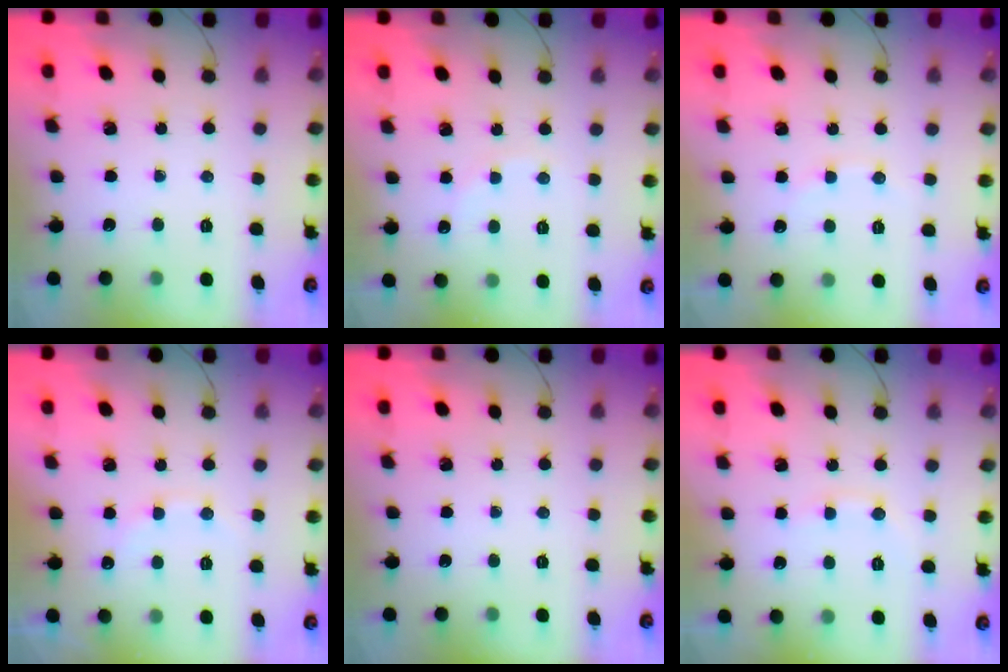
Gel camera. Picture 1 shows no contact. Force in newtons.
{"total": 3.9, "press": 3.7, "slide": 1.1}
{"total": 4.1, "press": 3.9, "slide": 1.2}
{"total": 8.6, "press": 8.5, "slide": 1.3}
{"total": 0.0}
{"total": 7.1, "press": 6.9, "slide": 1.5}